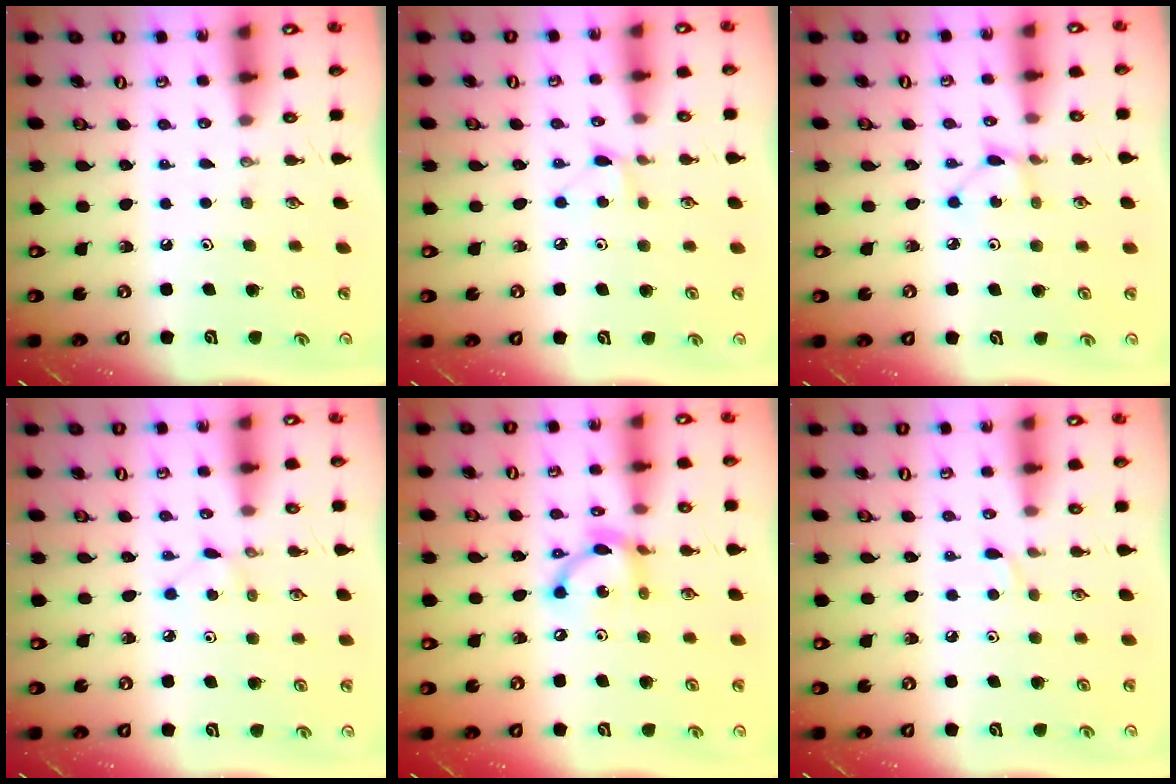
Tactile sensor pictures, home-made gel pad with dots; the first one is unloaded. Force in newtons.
{"total": 4.7, "press": 4.7, "slide": 0.7}
{"total": 1.8, "press": 1.8, "slide": 0.3}
{"total": 2.9, "press": 2.9, "slide": 0.3}
{"total": 11.0, "press": 11.0, "slide": 0.6}
{"total": 3.5, "press": 3.5, "slide": 0.5}